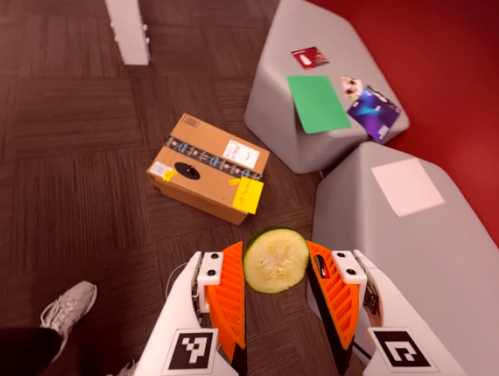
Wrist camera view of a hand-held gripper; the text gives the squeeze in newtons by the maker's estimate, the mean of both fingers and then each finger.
{"total": 6.8, "left": 7.1, "right": 6.6}